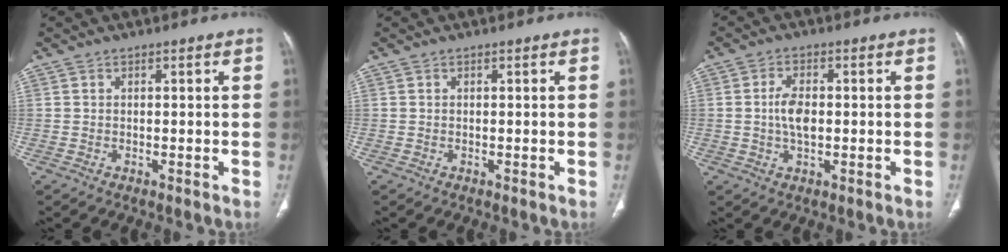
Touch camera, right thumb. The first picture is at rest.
{"total": 0.0}
{"total": 4.9, "force": [-0.1, 2.6, 4.2], "torque": [-0.082, 0.005, -0.002]}